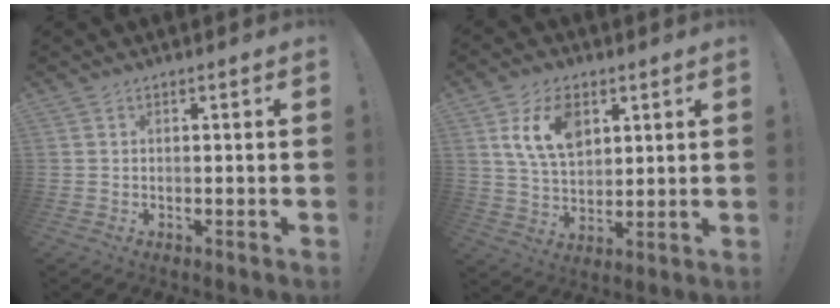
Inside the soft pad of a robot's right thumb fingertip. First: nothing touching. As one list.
[{"total": 12.7, "force": [5.4, 8.3, 8.0], "torque": [-0.144, -0.007, 0.103]}]